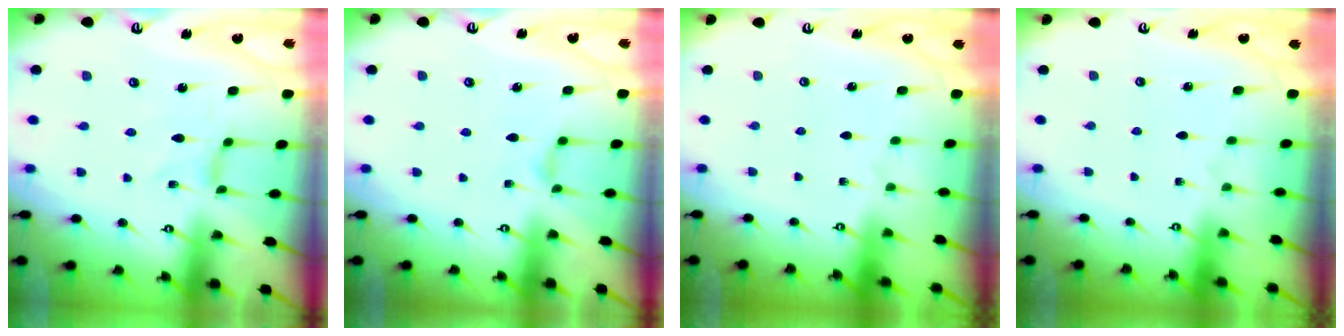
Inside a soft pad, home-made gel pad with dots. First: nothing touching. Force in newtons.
{"total": 2.5, "press": 2.4, "slide": 0.5}
{"total": 0.0}
{"total": 0.0}